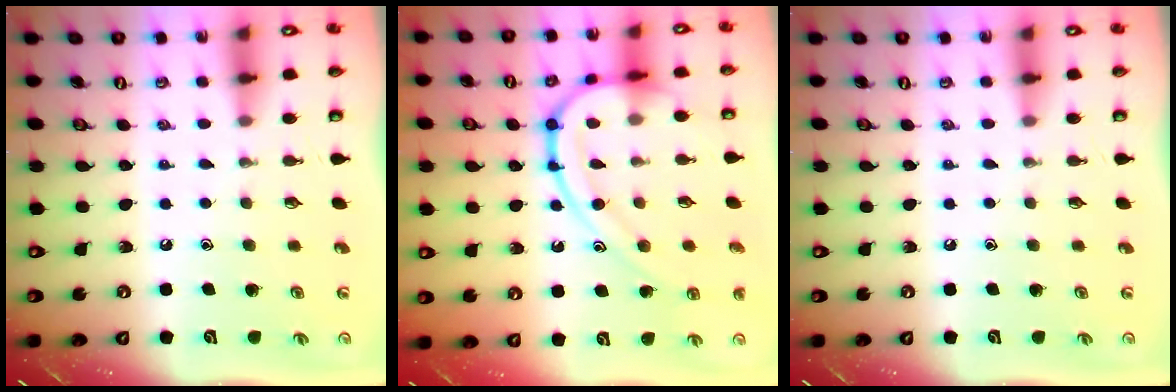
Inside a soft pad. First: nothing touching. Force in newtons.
{"total": 15.2, "press": 15.2, "slide": 0.8}
{"total": 0.0}